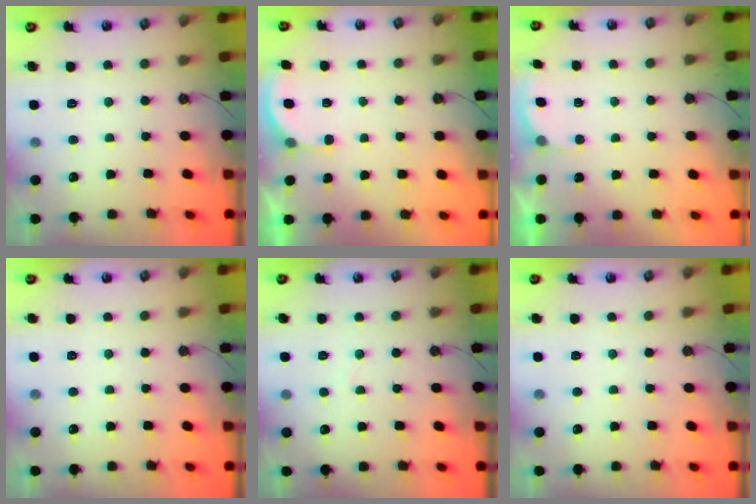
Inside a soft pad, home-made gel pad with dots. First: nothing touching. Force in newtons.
{"total": 2.4, "press": 2.4, "slide": 0.3}
{"total": 2.3, "press": 2.1, "slide": 0.8}
{"total": 0.0}
{"total": 2.3, "press": 2.3, "slide": 0.2}
{"total": 0.0}